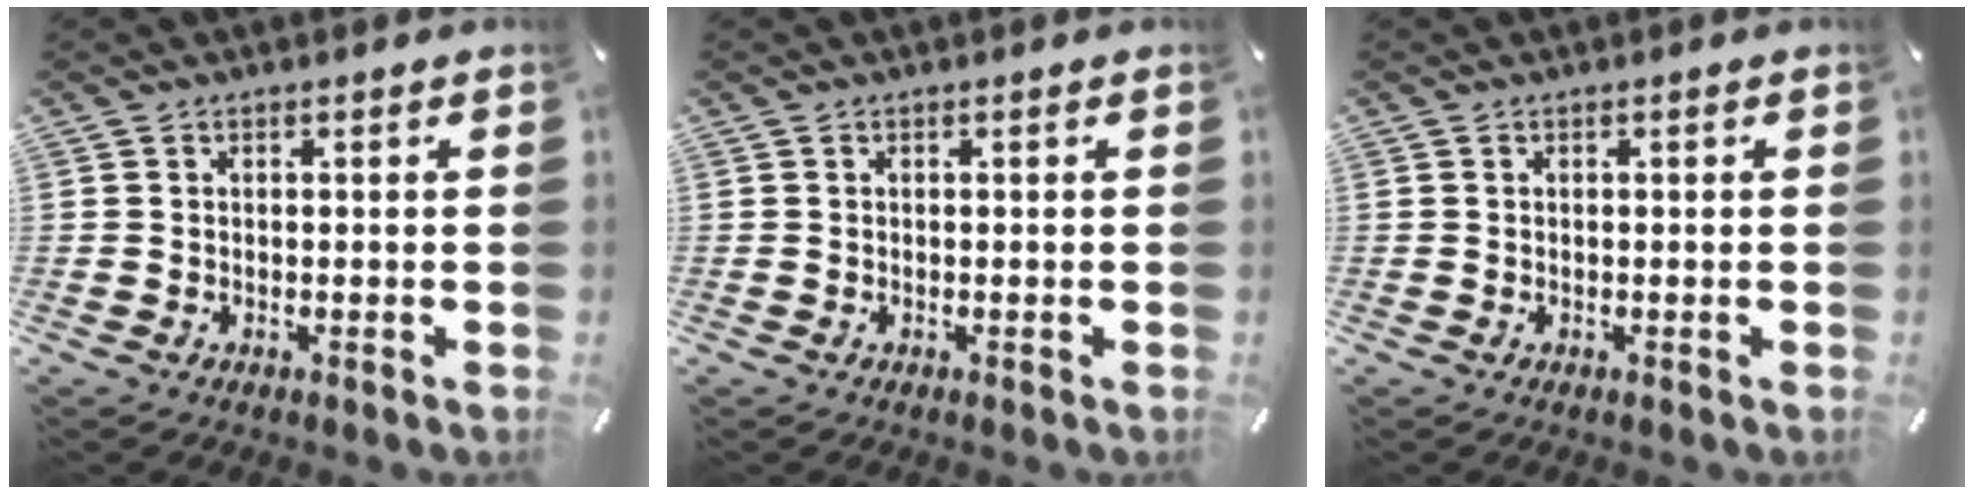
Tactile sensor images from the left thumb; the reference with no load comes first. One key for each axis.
{"total": 0.0}
{"total": 0.0}